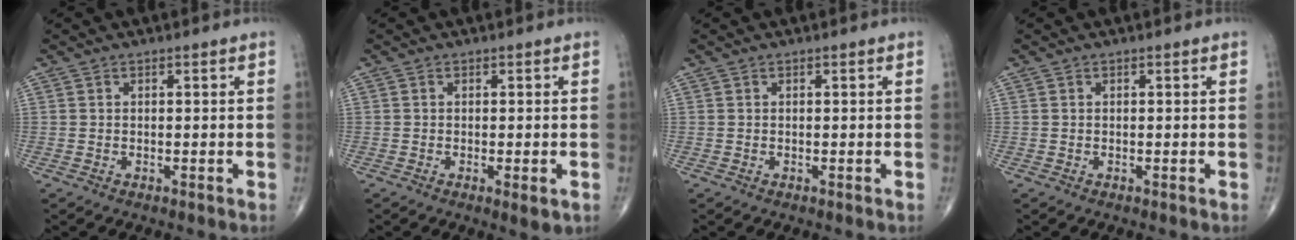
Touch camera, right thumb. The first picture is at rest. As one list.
[{"total": 2.5, "force": [-0.8, 0.6, 2.3], "torque": [-0.031, -0.009, -0.011]}, {"total": 0.0}, {"total": 0.0}]